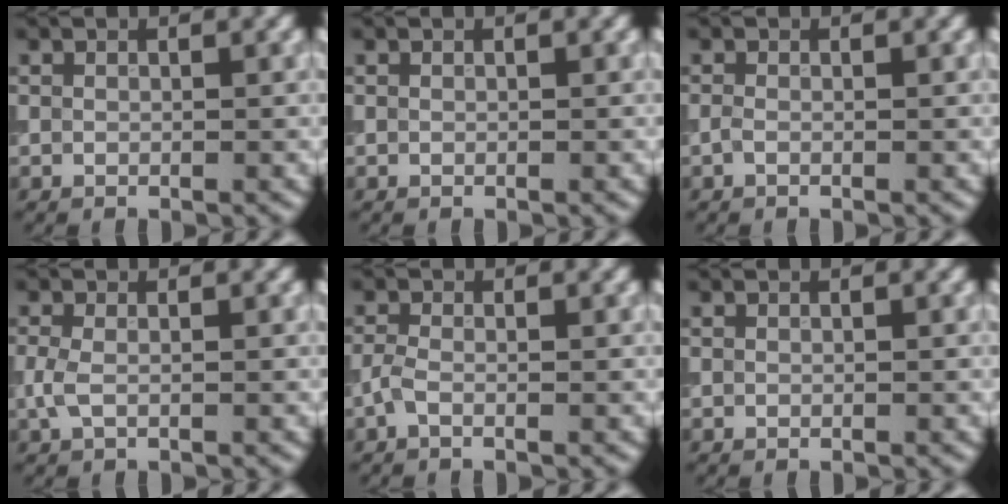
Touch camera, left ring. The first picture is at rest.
{"total": 0.0}
{"total": 0.6, "force": [-0.3, 0.2, 0.5], "torque": [-0.013, -0.001, -0.007]}
{"total": 1.6, "force": [-0.2, 0.8, 1.4], "torque": [-0.036, 0.001, -0.008]}
{"total": 1.4, "force": [-0.6, 0.5, 1.1], "torque": [-0.028, 0.000, -0.018]}
{"total": 0.0}